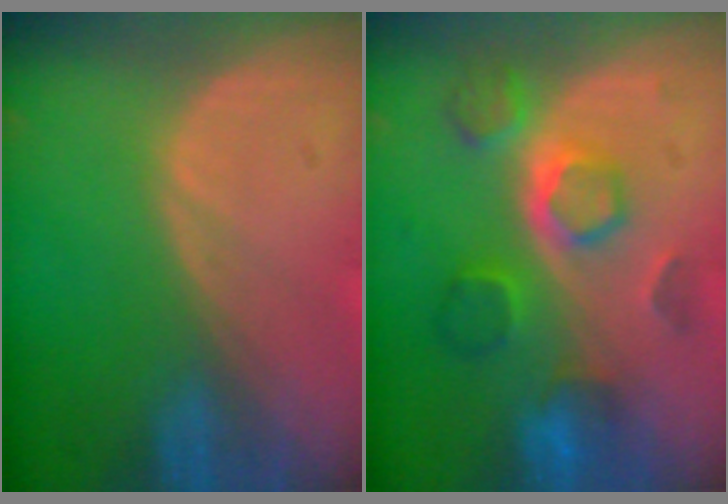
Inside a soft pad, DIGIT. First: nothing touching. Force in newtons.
{"total": 8.6, "press": 7.7, "slide": 3.7}